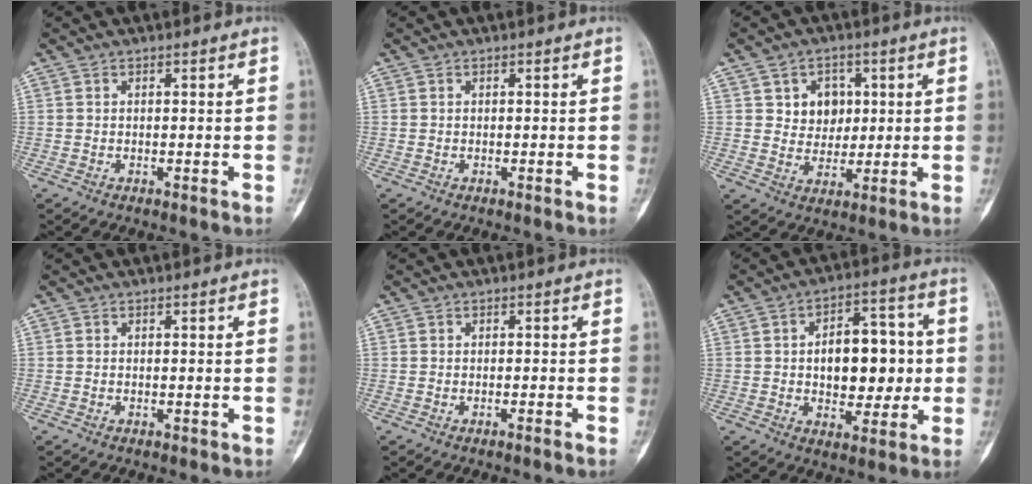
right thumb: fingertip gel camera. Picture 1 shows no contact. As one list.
[{"total": 0.0}, {"total": 7.0, "force": [2.1, 5.8, 3.2], "torque": [-0.013, -0.007, 0.036]}, {"total": 0.0}, {"total": 0.8, "force": [-0.6, -0.1, 0.4], "torque": [-0.013, 0.002, -0.008]}, {"total": 14.0, "force": [0.2, 8.3, 11.3], "torque": [-0.118, 0.021, 0.006]}]